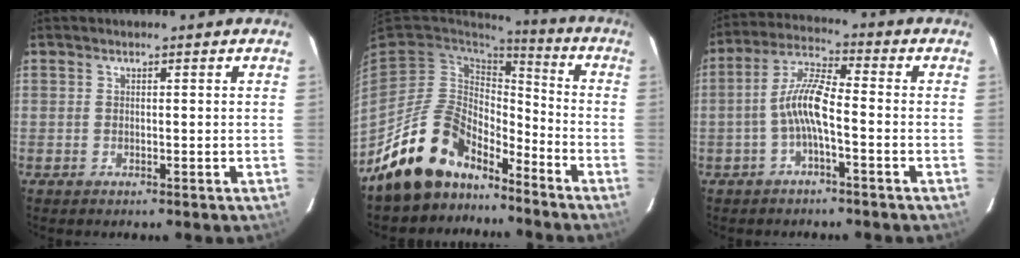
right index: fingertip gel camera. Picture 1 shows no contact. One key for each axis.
{"total": 15.1, "fx": -12.1, "fy": 7.3, "fz": 5.4, "tx": -0.130, "ty": 0.020, "tz": -0.210}
{"total": 7.2, "fx": -2.3, "fy": 1.3, "fz": 6.7, "tx": -0.151, "ty": 0.017, "tz": -0.043}